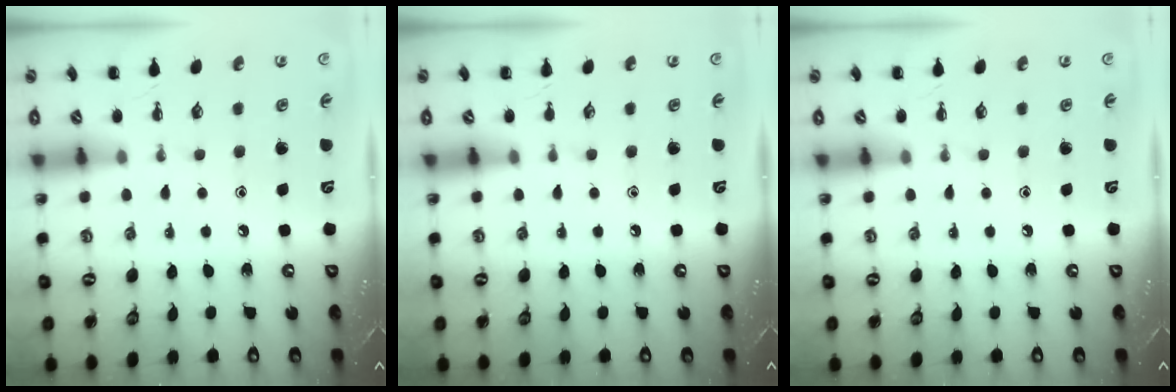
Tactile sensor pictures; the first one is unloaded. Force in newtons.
{"total": 0.0}
{"total": 0.0}